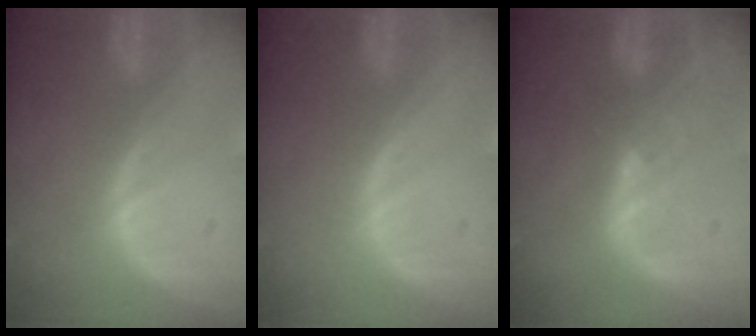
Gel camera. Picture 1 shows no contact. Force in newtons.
{"total": 0.0}
{"total": 2.0, "press": 2.0, "slide": 0.3}